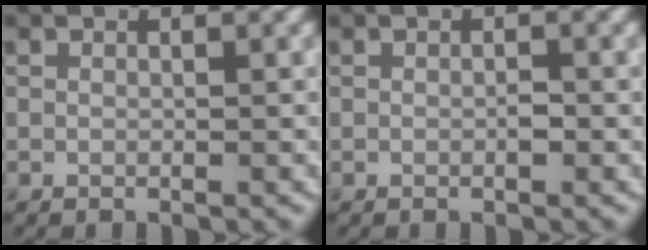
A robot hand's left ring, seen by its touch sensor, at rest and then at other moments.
{"total": 0.7, "force": [-0.2, 0.2, 0.6], "torque": [-0.013, 0.000, -0.003]}